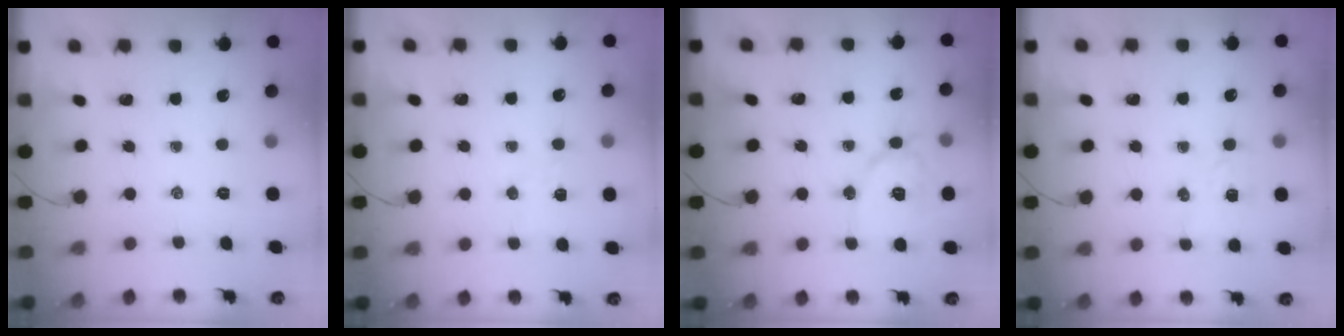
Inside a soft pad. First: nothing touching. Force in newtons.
{"total": 2.5, "press": 2.4, "slide": 0.7}
{"total": 11.9, "press": 11.8, "slide": 1.1}
{"total": 3.8, "press": 3.7, "slide": 0.9}